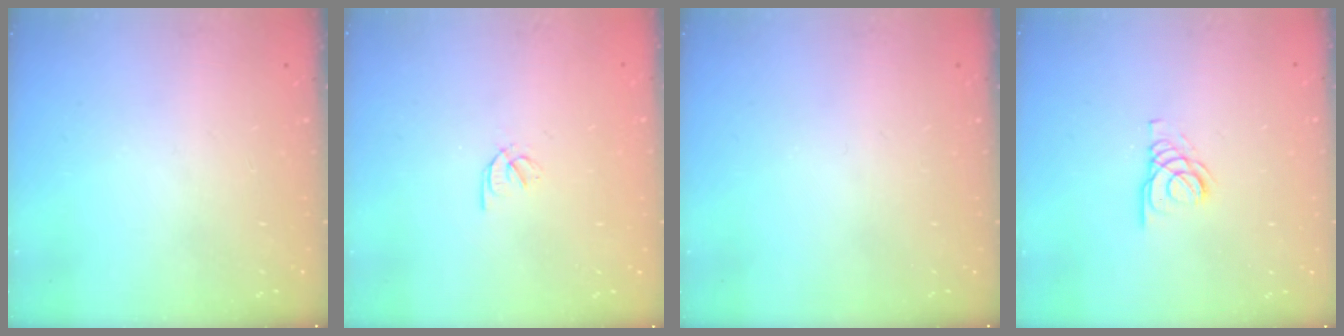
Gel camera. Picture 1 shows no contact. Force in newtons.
{"total": 1.6, "press": 1.6, "slide": 0.3}
{"total": 0.0}
{"total": 2.8, "press": 2.8, "slide": 0.3}